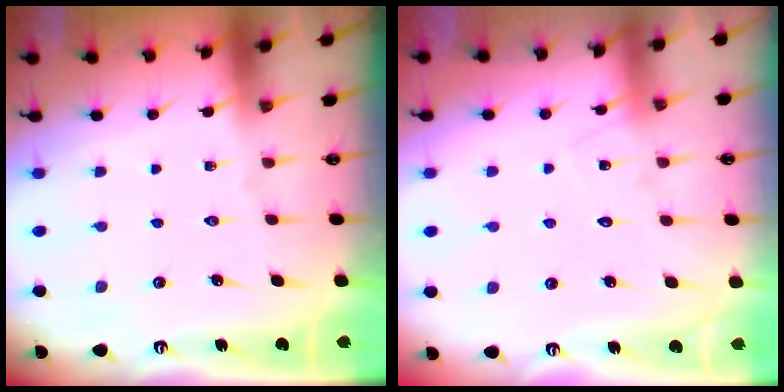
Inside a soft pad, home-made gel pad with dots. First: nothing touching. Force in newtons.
{"total": 7.3, "press": 7.3, "slide": 0.5}